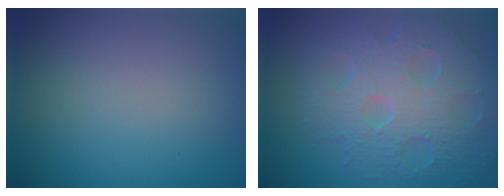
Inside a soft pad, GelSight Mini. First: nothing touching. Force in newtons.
{"total": 8.0, "press": 5.6, "slide": 5.7}